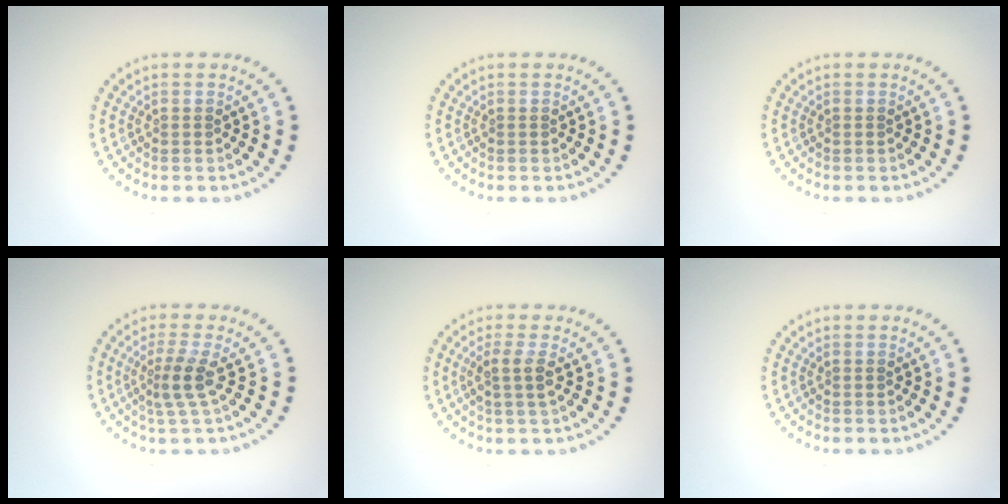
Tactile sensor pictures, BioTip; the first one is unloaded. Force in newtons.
{"total": 0.0}
{"total": 0.0}
{"total": 2.5, "press": 1.8, "slide": 1.8}
{"total": 2.0, "press": 1.7, "slide": 1.0}
{"total": 0.0}